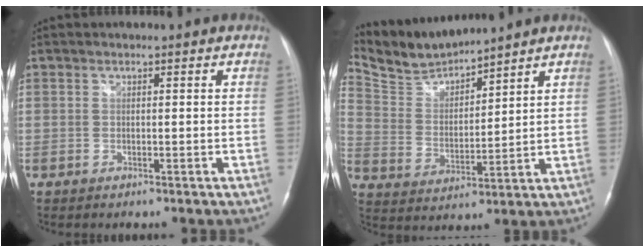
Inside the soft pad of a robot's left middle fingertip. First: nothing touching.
{"total": 9.0, "force": [8.9, 0.2, 1.1], "torque": [-0.047, 0.010, 0.192]}